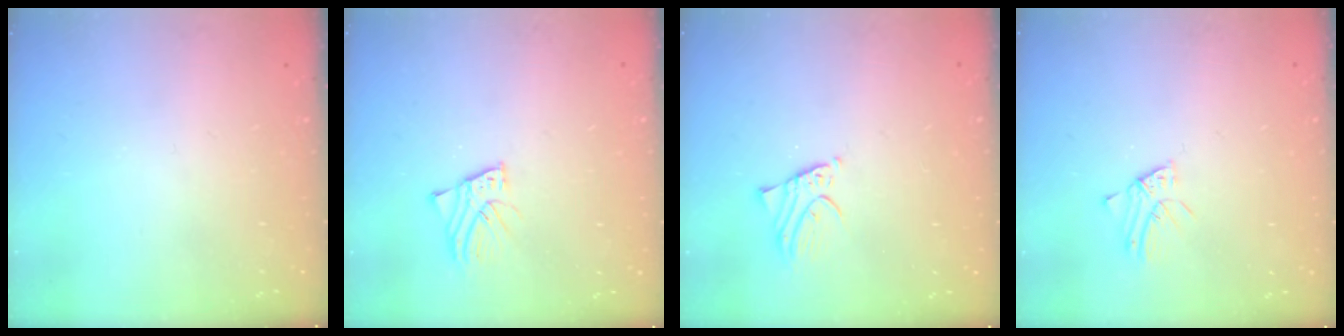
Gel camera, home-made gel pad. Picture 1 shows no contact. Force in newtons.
{"total": 2.7, "press": 2.7, "slide": 0.2}
{"total": 1.9, "press": 1.9, "slide": 0.3}
{"total": 1.8, "press": 1.7, "slide": 0.2}